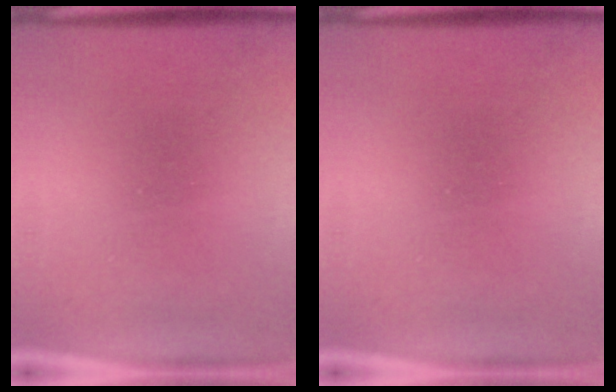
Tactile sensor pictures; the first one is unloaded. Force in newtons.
{"total": 0.0}